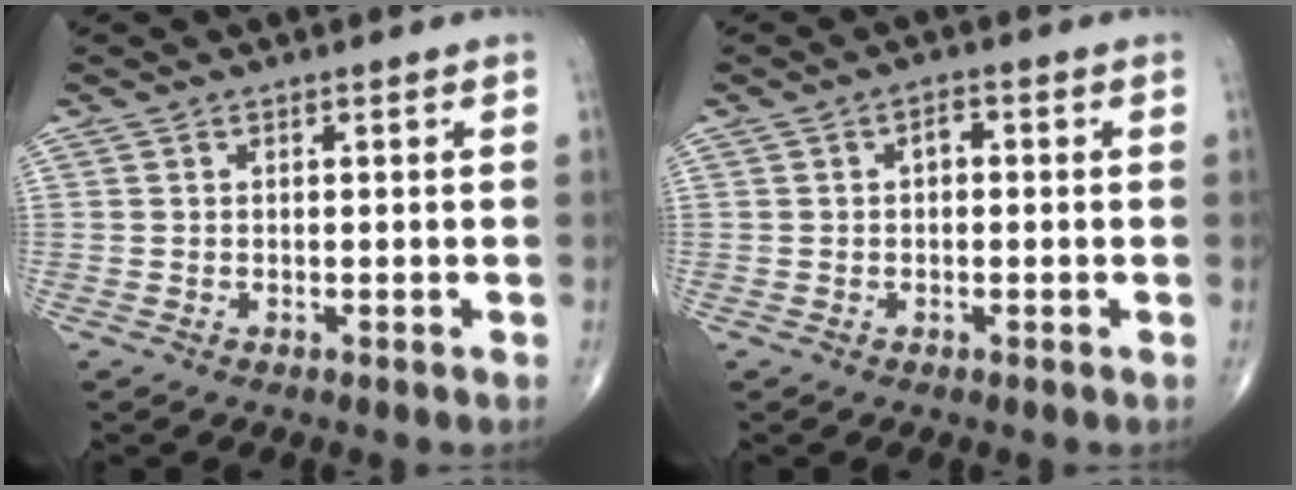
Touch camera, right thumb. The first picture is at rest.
{"total": 2.0, "force": [0.1, 1.3, 1.6], "torque": [-0.015, 0.009, -0.004]}